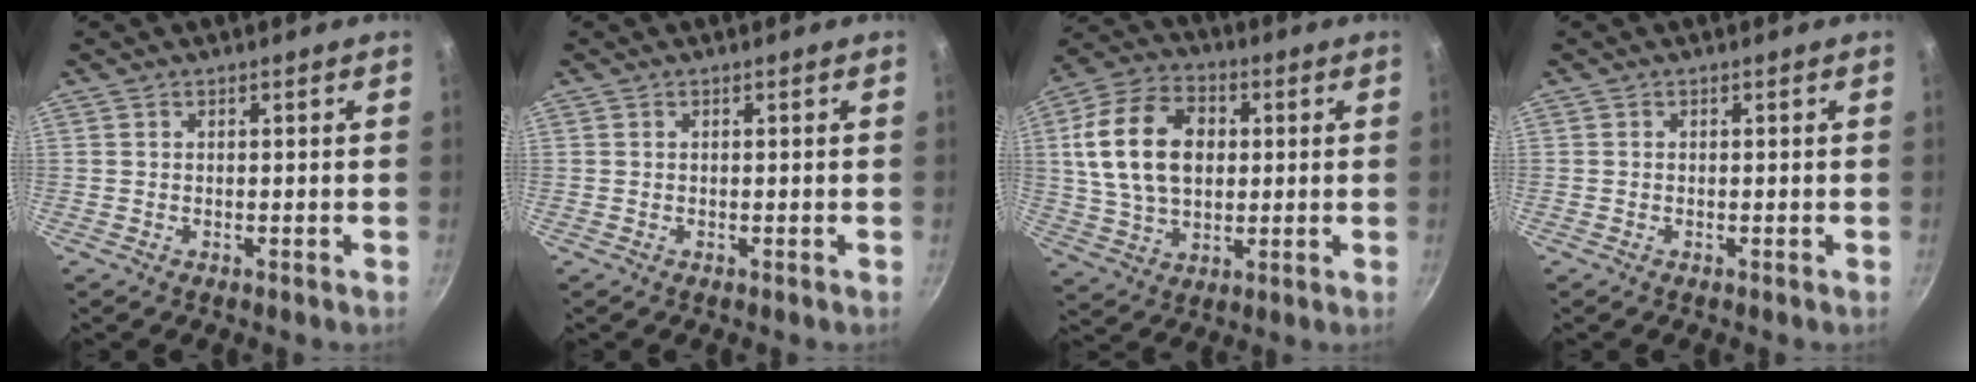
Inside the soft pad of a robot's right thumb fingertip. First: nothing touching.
{"total": 0.0}
{"total": 17.3, "force": [2.8, 12.0, 12.2], "torque": [-0.206, 0.010, 0.047]}
{"total": 0.0}